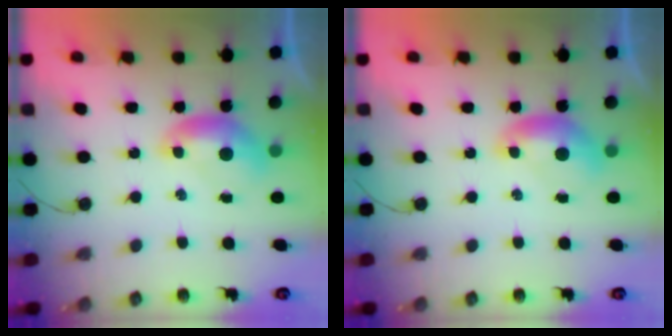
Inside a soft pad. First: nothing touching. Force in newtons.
{"total": 0.0}